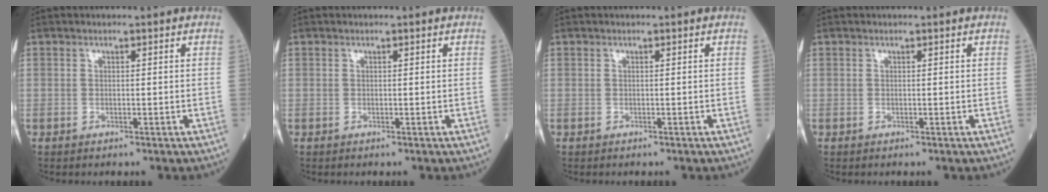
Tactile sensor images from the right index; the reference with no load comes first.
{"total": 0.0}
{"total": 0.0}
{"total": 0.0}